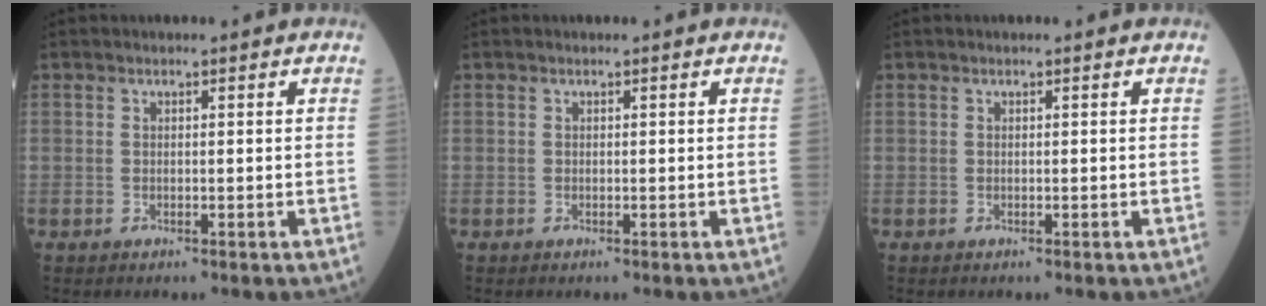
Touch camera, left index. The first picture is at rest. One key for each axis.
{"total": 0.0}
{"total": 0.0}